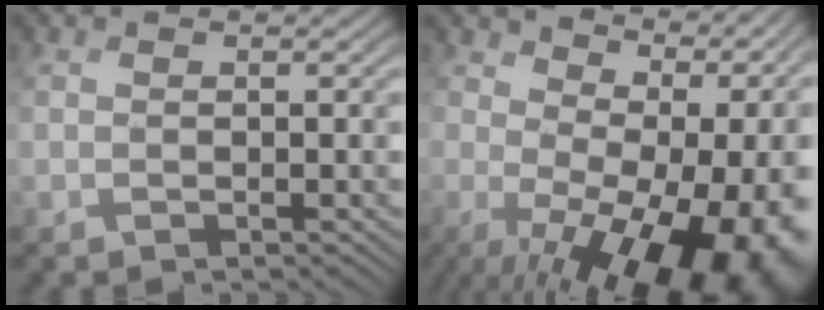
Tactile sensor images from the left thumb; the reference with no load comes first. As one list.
[{"total": 18.9, "force": [-1.2, 11.0, 15.3], "torque": [-0.173, -0.018, 0.020]}]